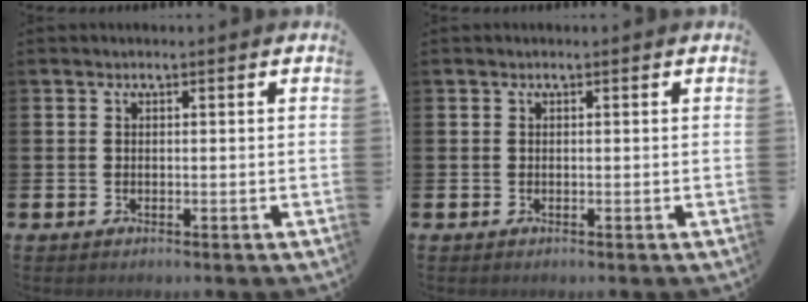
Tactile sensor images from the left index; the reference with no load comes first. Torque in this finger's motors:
{"motor_torque": [0.00, 0.00, 0.01, 0.01]}